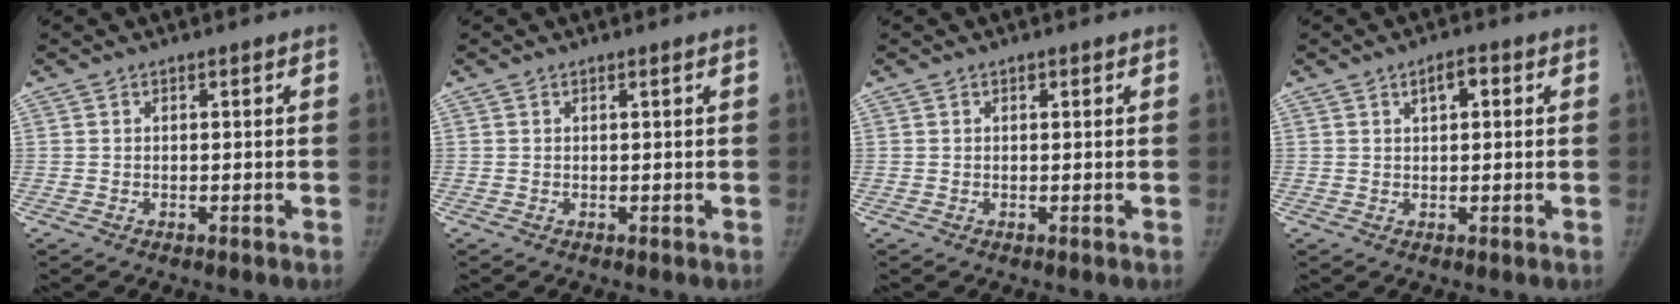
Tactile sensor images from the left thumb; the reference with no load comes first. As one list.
[{"total": 0.0}, {"total": 0.5, "force": [0.3, 0.3, 0.3], "torque": [-0.004, -0.001, 0.004]}, {"total": 3.1, "force": [1.2, 1.5, 2.5], "torque": [-0.030, 0.007, 0.017]}]